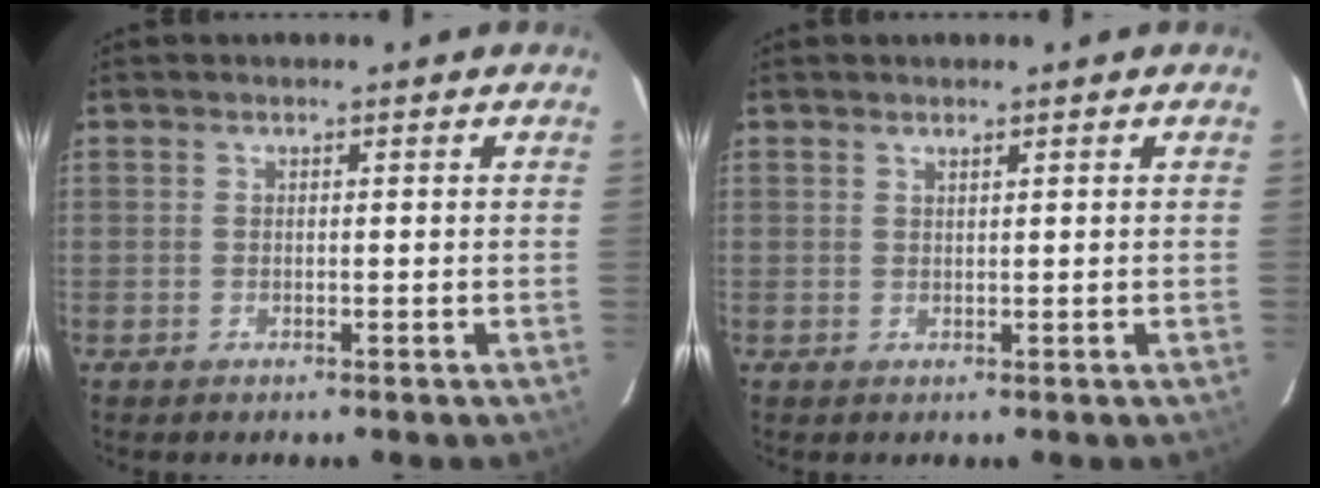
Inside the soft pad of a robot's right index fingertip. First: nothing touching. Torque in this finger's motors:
{"motor_torque": [-0.25, -0.01, -0.05, 0.00]}